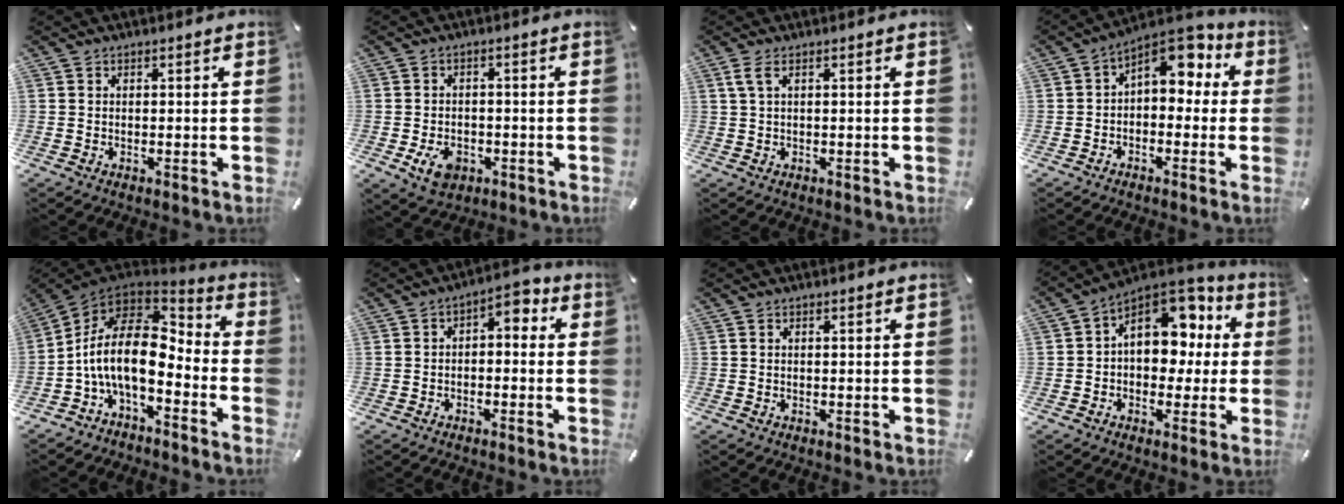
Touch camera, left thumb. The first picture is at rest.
{"total": 5.9, "force": [-2.4, 4.3, 3.2], "torque": [-0.062, 0.007, -0.045]}
{"total": 2.6, "force": [0.9, 0.7, 2.3], "torque": [-0.050, 0.001, 0.014]}
{"total": 7.8, "force": [2.9, 5.3, 5.0], "torque": [-0.066, -0.025, 0.048]}
{"total": 15.6, "force": [-2.1, 8.9, 12.7], "torque": [-0.277, 0.000, -0.037]}
{"total": 3.4, "force": [-1.1, 2.1, 2.4], "torque": [-0.032, 0.009, -0.030]}
{"total": 0.0}
{"total": 14.1, "force": [4.0, 10.6, 8.3], "torque": [-0.105, -0.027, 0.076]}